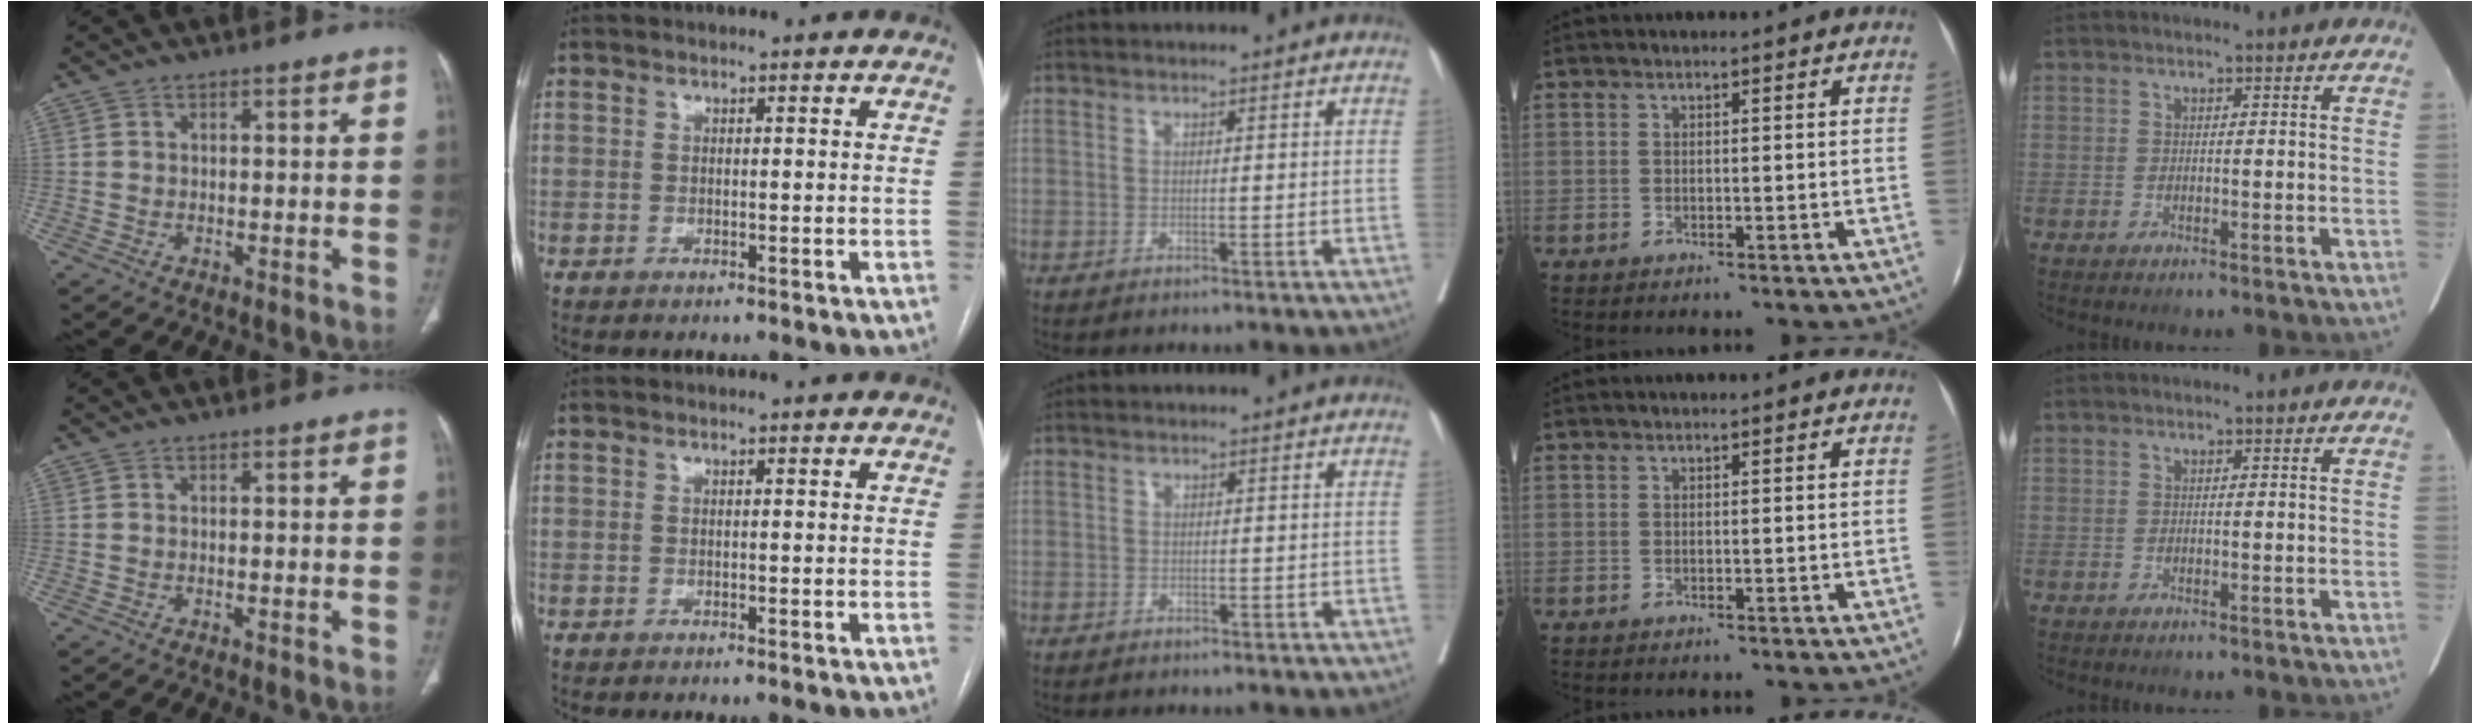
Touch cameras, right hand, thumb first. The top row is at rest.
{"middle": {"total": 1.0, "force": [-0.6, 0.8, -0.1], "torque": [-0.005, 0.006, -0.011]}}